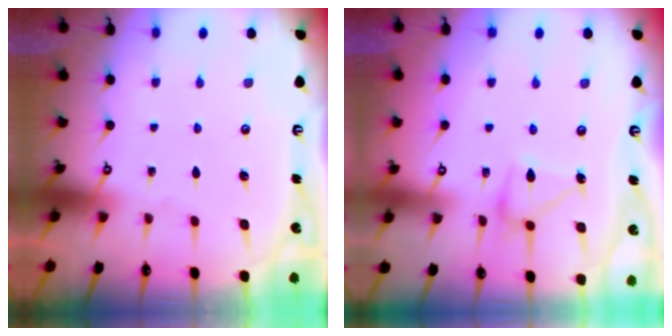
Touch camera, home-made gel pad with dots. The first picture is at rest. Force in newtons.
{"total": 12.9, "press": 12.9, "slide": 0.4}